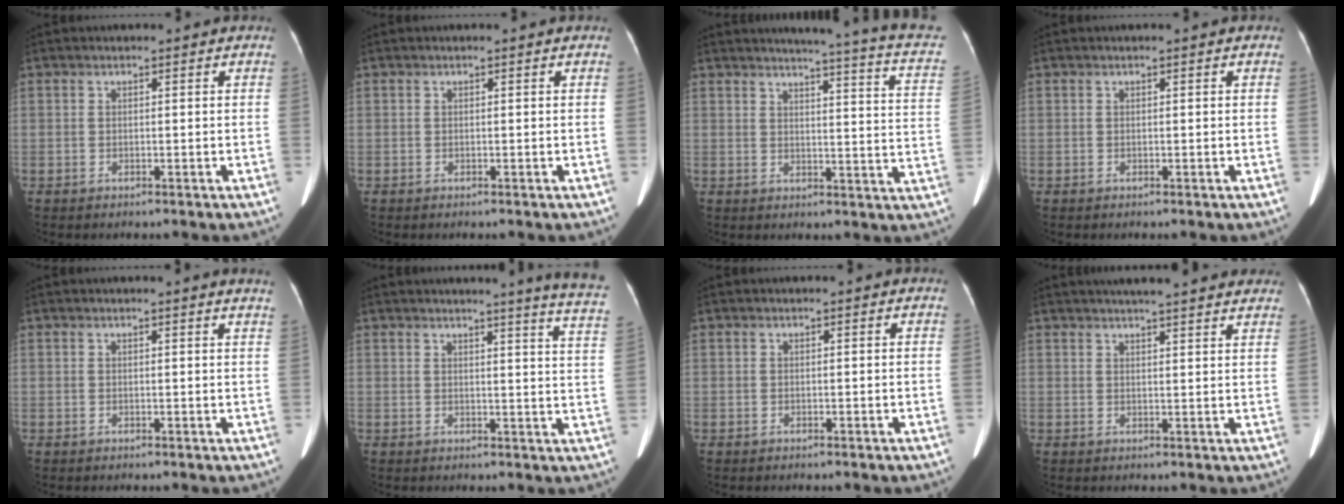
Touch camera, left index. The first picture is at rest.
{"total": 0.0}
{"total": 16.8, "force": [13.9, 0.3, 9.4], "torque": [-0.126, -0.053, 0.138]}
{"total": 0.0}
{"total": 2.9, "force": [2.6, -0.5, 1.0], "torque": [-0.016, -0.007, 0.015]}
{"total": 10.9, "force": [9.7, -1.6, 4.6], "torque": [-0.047, -0.074, 0.082]}
{"total": 0.0}
{"total": 15.8, "force": [14.0, 2.1, 7.1], "torque": [-0.094, 0.032, 0.168]}